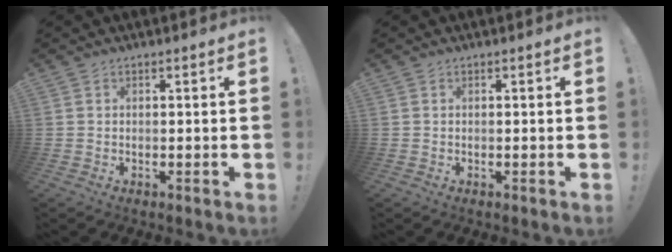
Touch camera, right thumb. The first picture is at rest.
{"total": 0.0}